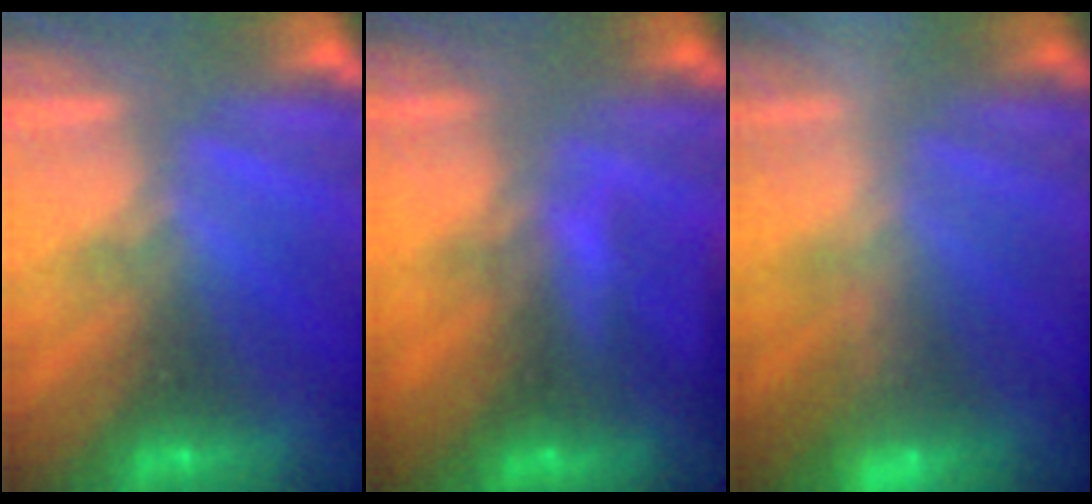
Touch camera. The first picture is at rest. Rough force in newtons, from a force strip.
{"total": 5.5}
{"total": 2.2}